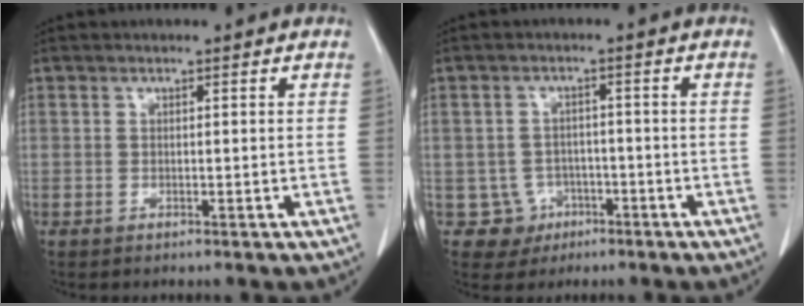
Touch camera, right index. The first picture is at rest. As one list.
[{"total": 4.5, "force": [-1.7, 4.1, -0.2], "torque": [0.010, 0.015, -0.022]}]